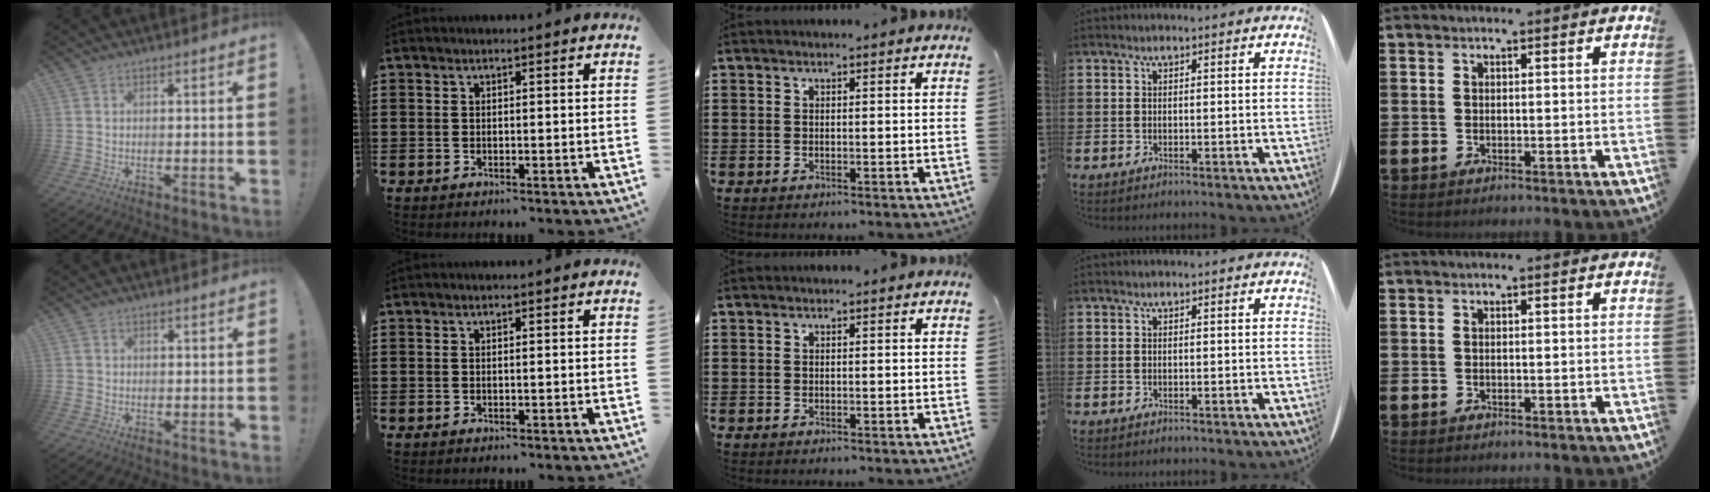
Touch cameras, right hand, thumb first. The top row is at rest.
{"thumb": {"total": 1.0, "force": [-0.2, 1.0, 0.1], "torque": [-0.004, 0.003, -0.003]}}